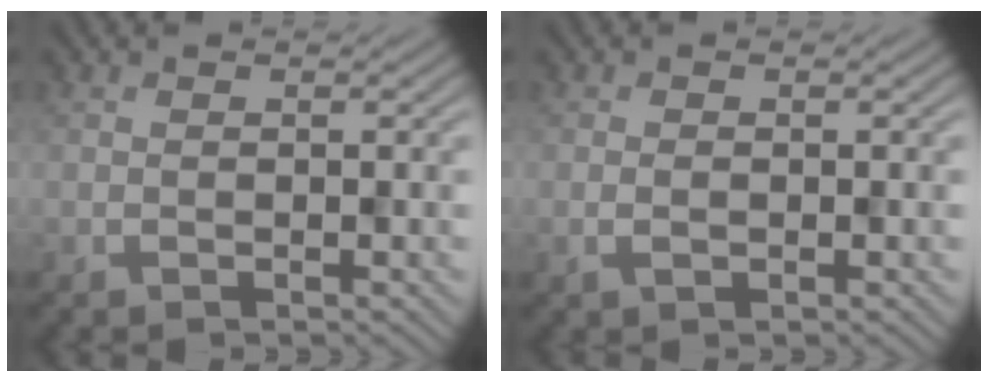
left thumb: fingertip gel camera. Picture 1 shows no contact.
{"total": 1.1, "force": [-0.4, 0.7, 0.7], "torque": [-0.014, -0.003, -0.005]}